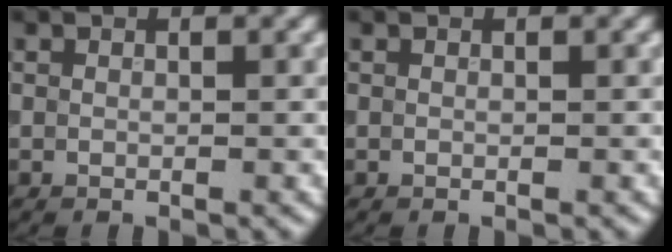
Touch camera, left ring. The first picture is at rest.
{"total": 0.0}